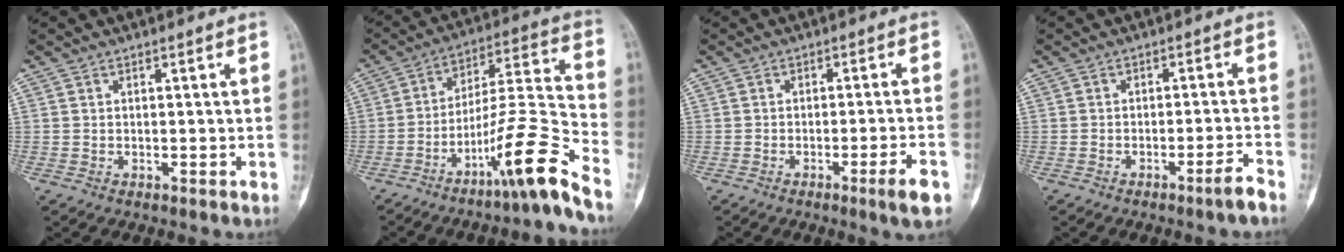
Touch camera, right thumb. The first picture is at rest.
{"total": 15.8, "force": [-10.3, 0.0, 11.9], "torque": [-0.213, 0.078, -0.168]}
{"total": 5.2, "force": [-2.8, -0.1, 4.4], "torque": [-0.065, 0.005, -0.043]}
{"total": 3.3, "force": [-2.4, -0.4, 2.2], "torque": [-0.041, 0.018, -0.037]}